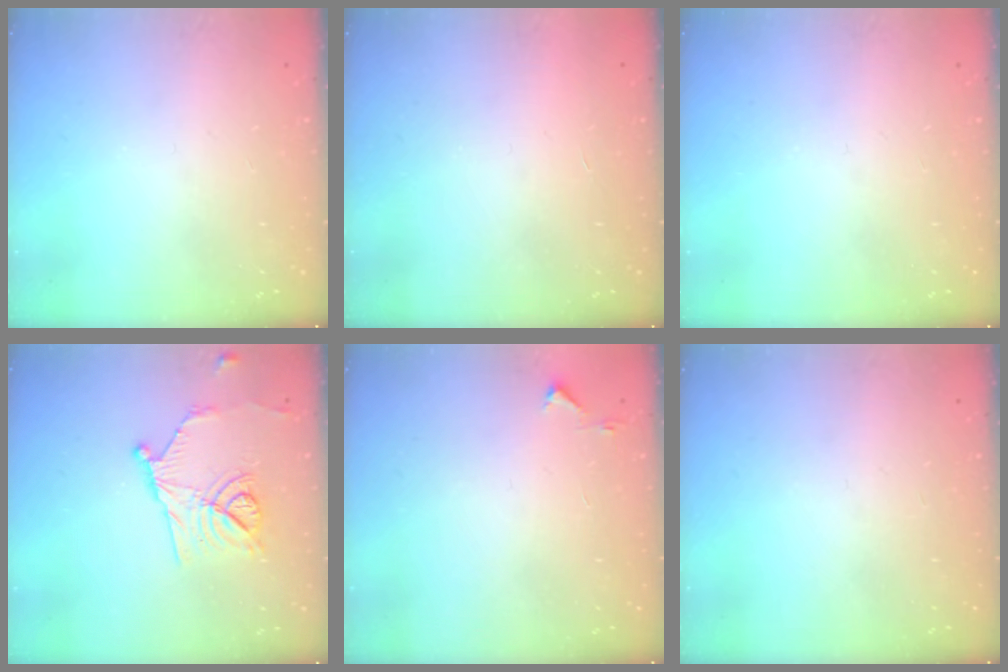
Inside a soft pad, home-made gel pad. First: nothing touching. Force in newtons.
{"total": 1.6, "press": 1.6, "slide": 0.1}
{"total": 0.0}
{"total": 13.6, "press": 13.4, "slide": 2.4}
{"total": 3.1, "press": 3.0, "slide": 0.3}
{"total": 0.0}